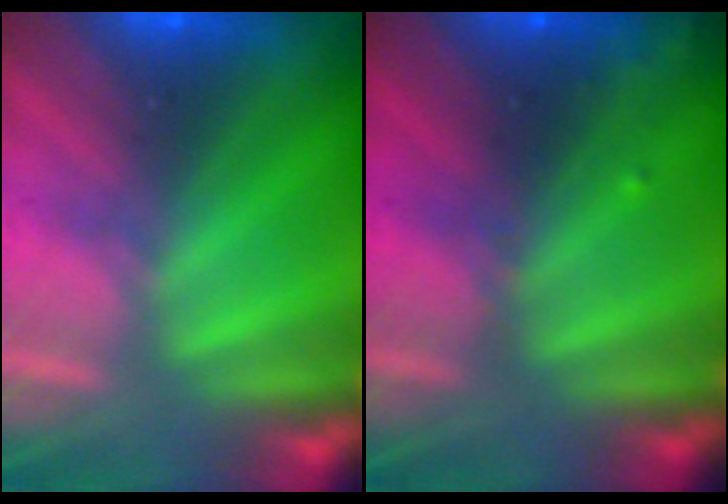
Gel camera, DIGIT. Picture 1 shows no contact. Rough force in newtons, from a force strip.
{"total": 2.9}